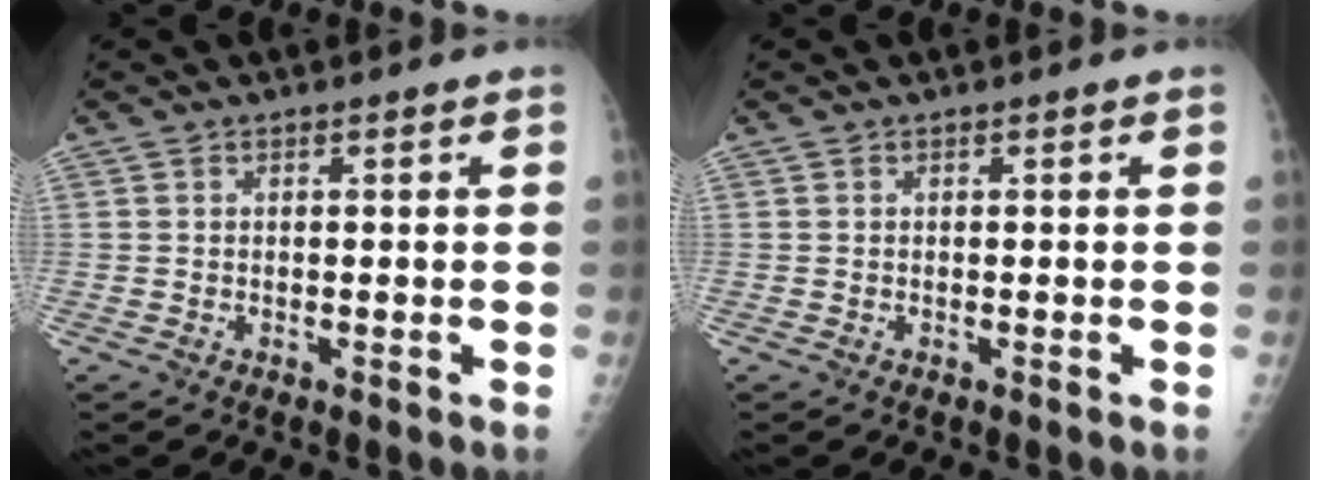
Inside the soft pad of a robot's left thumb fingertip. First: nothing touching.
{"total": 0.0}